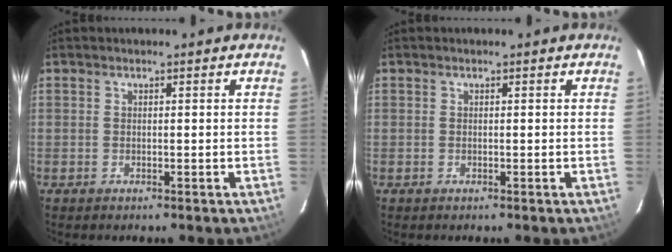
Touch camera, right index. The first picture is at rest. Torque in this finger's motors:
{"motor_torque": [0.05, 0.09, 0.02, 0.01]}